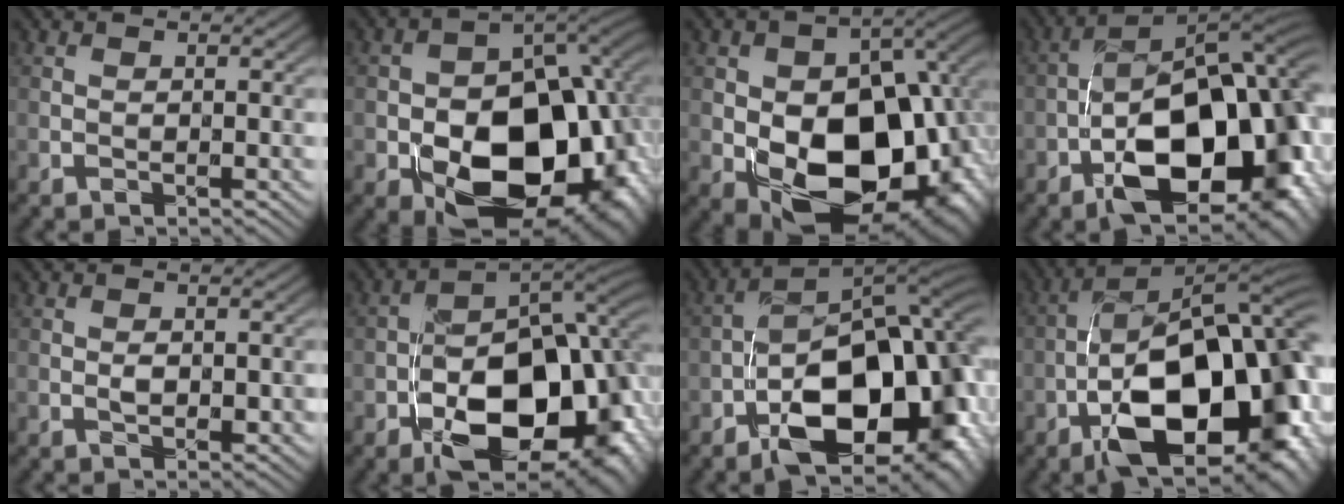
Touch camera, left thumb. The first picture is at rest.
{"total": 18.4, "force": [-5.6, 12.4, 12.4], "torque": [-0.161, -0.045, -0.073]}
{"total": 18.2, "force": [-3.7, 12.5, 12.7], "torque": [-0.163, -0.041, -0.028]}
{"total": 17.6, "force": [-6.6, 8.9, 13.6], "torque": [-0.192, -0.012, -0.119]}
{"total": 1.4, "force": [0.0, 0.8, 1.2], "torque": [-0.016, -0.002, 0.005]}
{"total": 15.8, "force": [-5.3, 9.1, 11.8], "torque": [-0.162, -0.022, -0.088]}
{"total": 16.1, "force": [-6.8, 8.3, 11.9], "torque": [-0.155, -0.012, -0.123]}
{"total": 19.1, "force": [-6.9, 9.0, 15.3], "torque": [-0.244, -0.014, -0.116]}